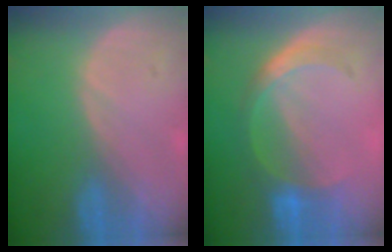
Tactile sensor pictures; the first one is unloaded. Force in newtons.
{"total": 5.3, "press": 5.2, "slide": 1.2}